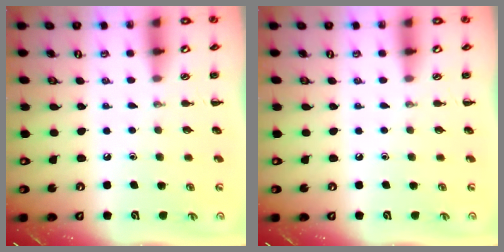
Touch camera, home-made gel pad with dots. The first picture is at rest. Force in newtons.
{"total": 0.0}